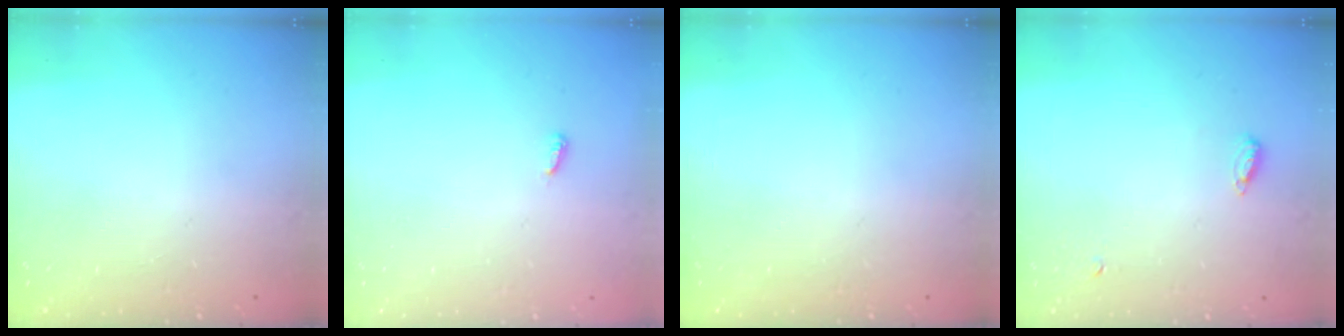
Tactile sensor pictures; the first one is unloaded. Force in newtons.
{"total": 2.9, "press": 2.9, "slide": 0.3}
{"total": 0.0}
{"total": 8.9, "press": 6.0, "slide": 6.5}